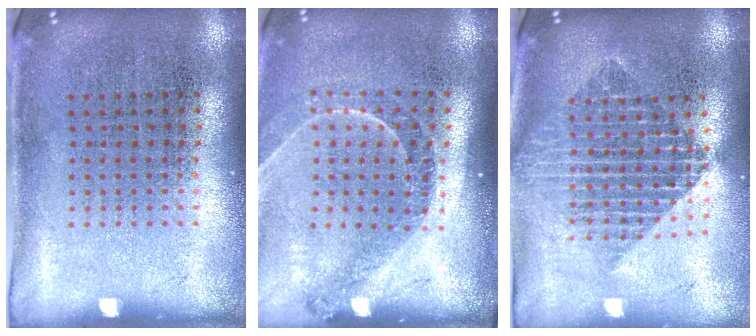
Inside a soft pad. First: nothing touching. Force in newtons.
{"total": 1.3, "press": 1.3, "slide": 0.2}
{"total": 2.0, "press": 1.6, "slide": 1.1}